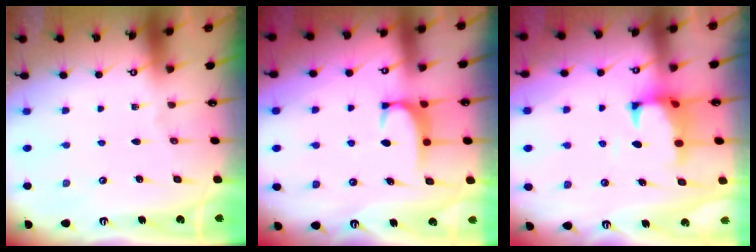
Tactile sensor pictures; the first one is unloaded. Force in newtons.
{"total": 1.7, "press": 1.6, "slide": 0.5}
{"total": 1.6, "press": 1.1, "slide": 1.1}